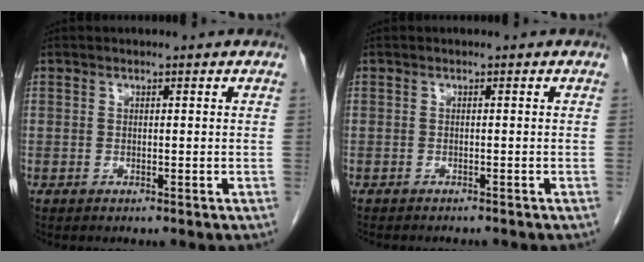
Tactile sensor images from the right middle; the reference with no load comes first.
{"total": 4.0, "force": [-3.6, 1.0, 1.6], "torque": [-0.026, -0.008, -0.043]}